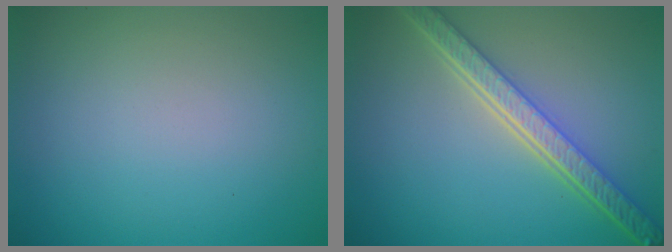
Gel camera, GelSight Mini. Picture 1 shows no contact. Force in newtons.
{"total": 6.0, "press": 4.6, "slide": 3.9}